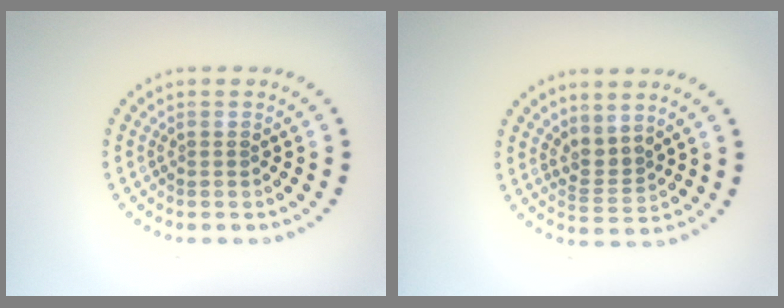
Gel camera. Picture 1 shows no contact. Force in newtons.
{"total": 2.3, "press": 1.5, "slide": 1.7}